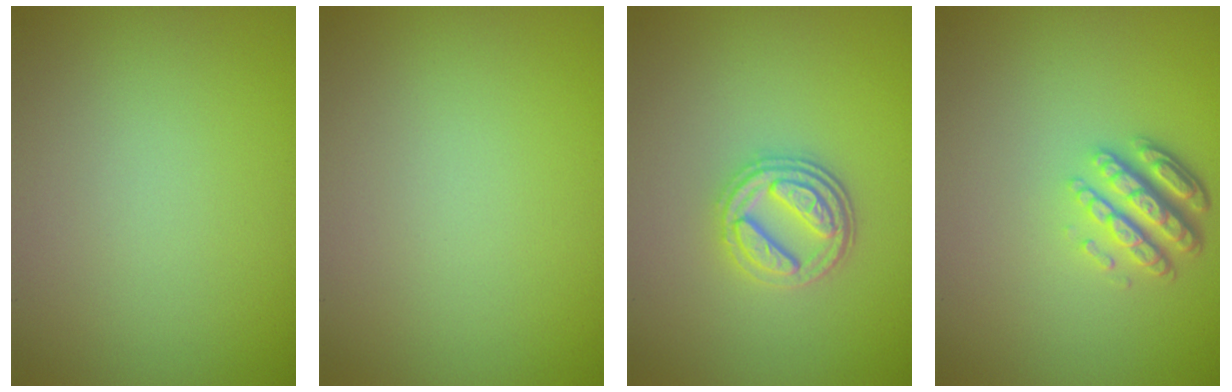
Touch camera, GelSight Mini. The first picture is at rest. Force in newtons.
{"total": 0.0}
{"total": 3.8, "press": 3.2, "slide": 2.1}
{"total": 4.5, "press": 3.3, "slide": 3.1}